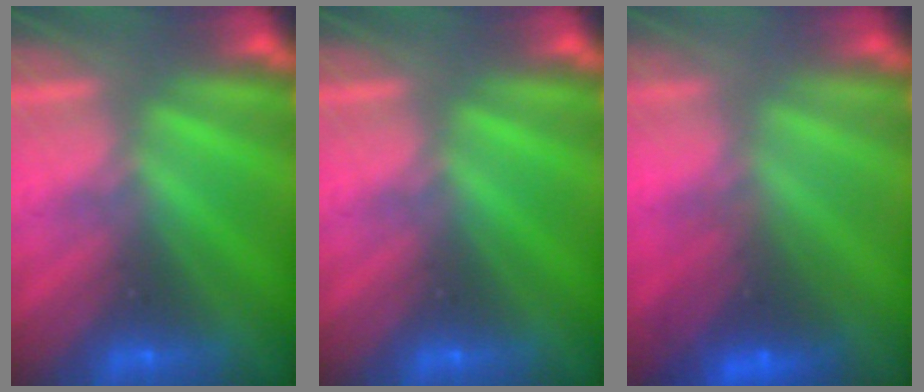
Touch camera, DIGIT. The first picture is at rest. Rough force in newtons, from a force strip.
{"total": 0.0}
{"total": 2.8}